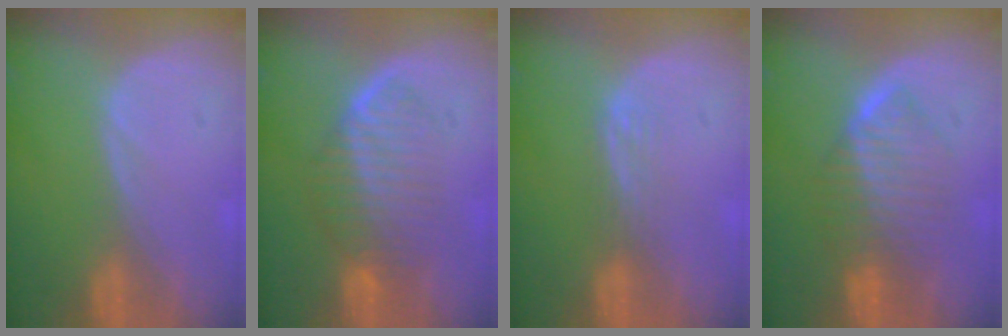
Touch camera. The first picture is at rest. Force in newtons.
{"total": 6.6, "press": 6.4, "slide": 1.7}
{"total": 1.9, "press": 1.9, "slide": 0.3}
{"total": 6.4, "press": 6.4, "slide": 0.9}